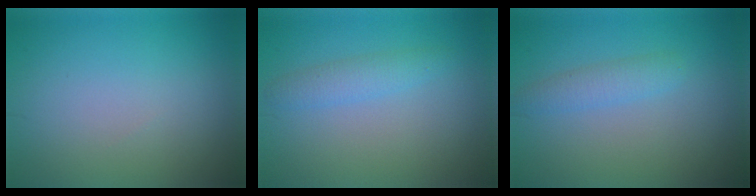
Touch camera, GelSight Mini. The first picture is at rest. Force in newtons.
{"total": 2.0, "press": 2.0, "slide": 0.2}
{"total": 1.9, "press": 1.9, "slide": 0.1}